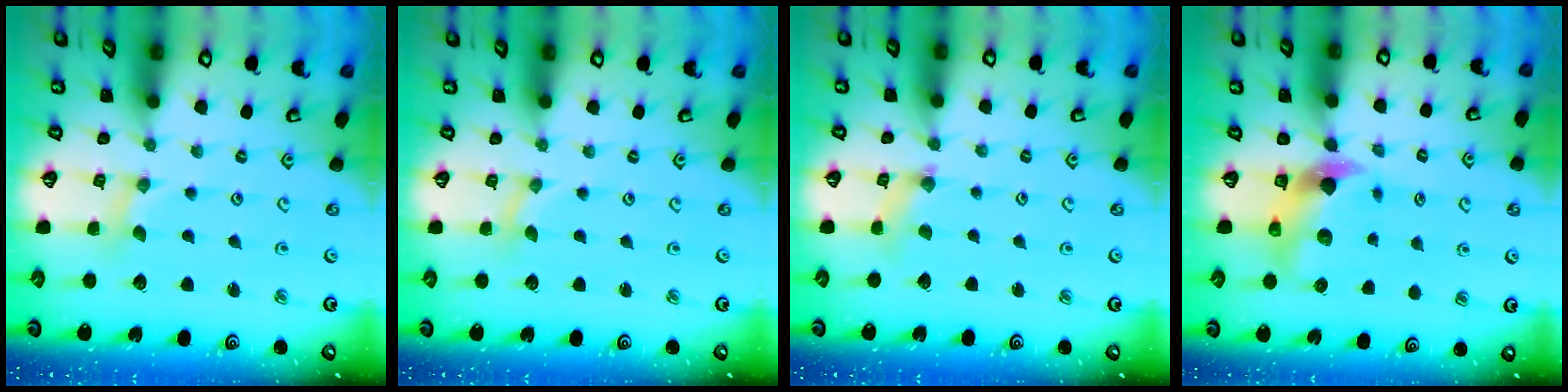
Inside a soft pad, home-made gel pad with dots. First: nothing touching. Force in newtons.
{"total": 0.0}
{"total": 1.6, "press": 1.6, "slide": 0.2}
{"total": 8.2, "press": 8.1, "slide": 0.8}